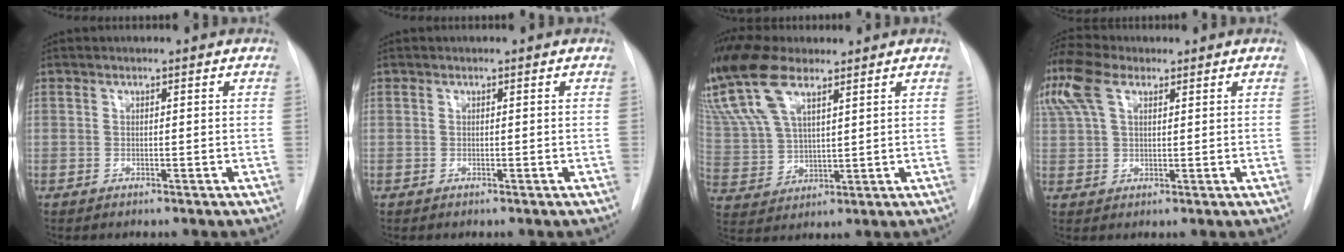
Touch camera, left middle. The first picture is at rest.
{"total": 0.0}
{"total": 14.8, "force": [10.4, 5.6, 8.9], "torque": [-0.214, 0.018, 0.209]}
{"total": 14.2, "force": [7.8, 7.8, 8.9], "torque": [-0.240, 0.052, 0.148]}